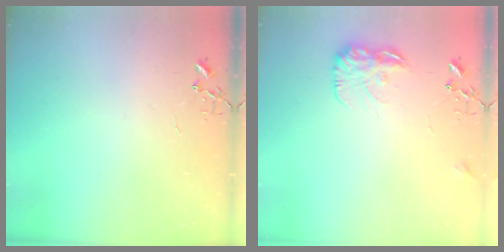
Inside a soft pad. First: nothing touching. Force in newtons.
{"total": 11.7, "press": 11.7, "slide": 0.4}